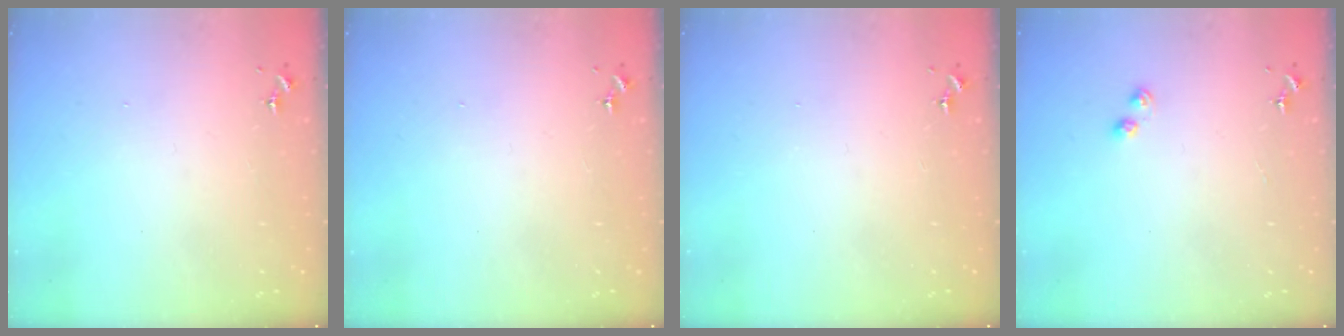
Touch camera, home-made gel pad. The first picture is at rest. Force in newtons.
{"total": 0.0}
{"total": 0.0}
{"total": 3.8, "press": 3.8, "slide": 0.5}